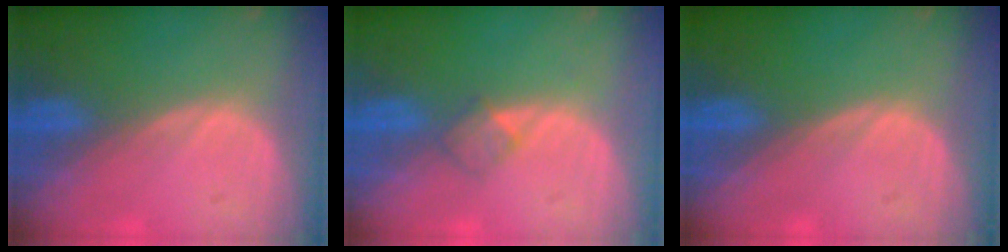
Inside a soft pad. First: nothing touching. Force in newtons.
{"total": 2.0, "press": 2.0, "slide": 0.2}
{"total": 0.0}